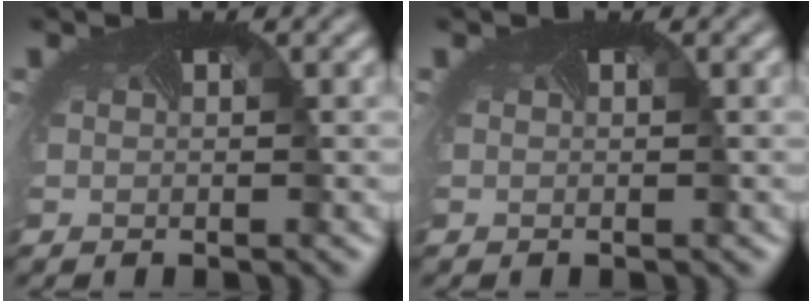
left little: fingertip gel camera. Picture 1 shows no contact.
{"total": 0.0}